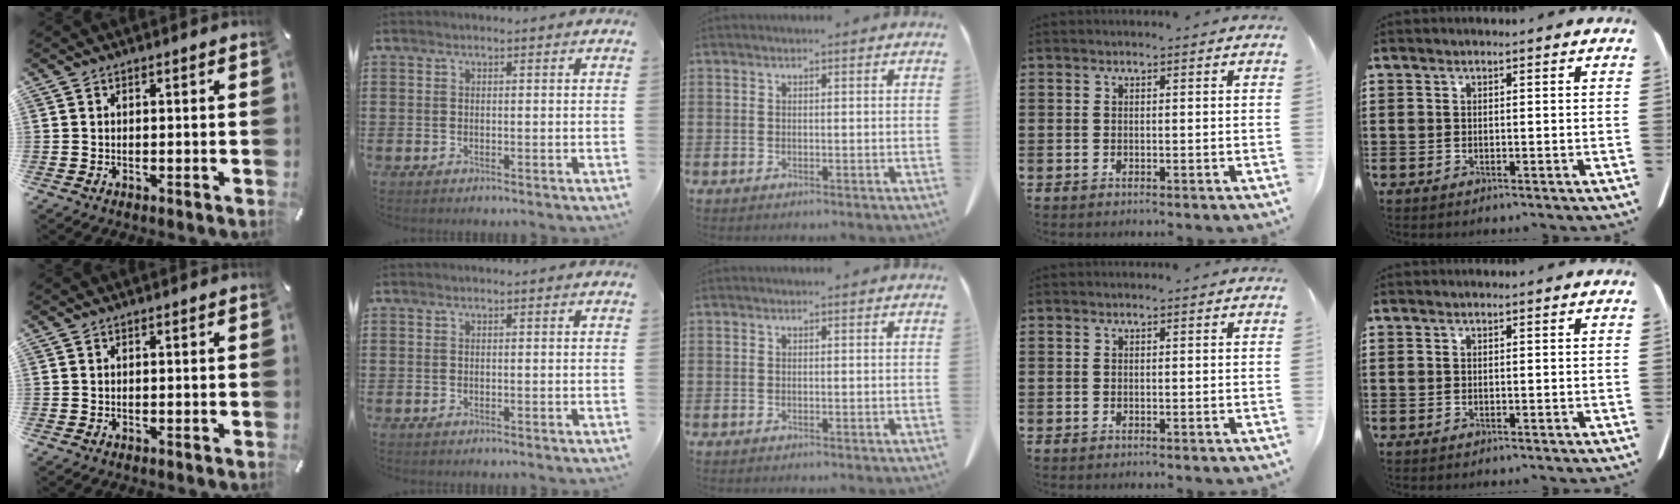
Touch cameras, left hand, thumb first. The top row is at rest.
{}